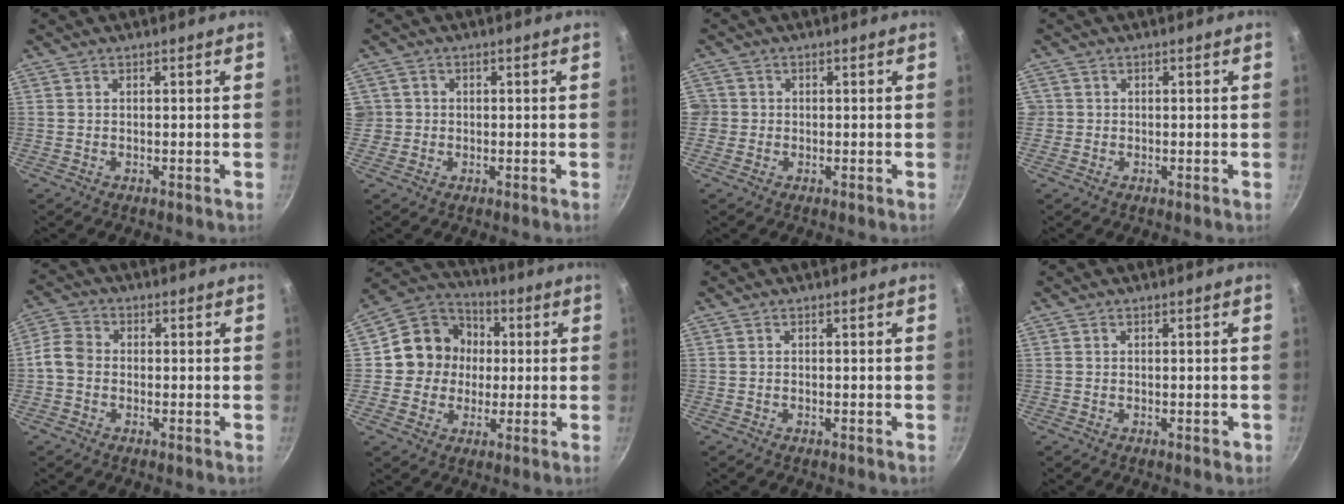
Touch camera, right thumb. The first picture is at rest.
{"total": 2.5, "force": [-0.2, 2.4, 0.4], "torque": [0.006, 0.010, -0.004]}
{"total": 2.4, "force": [-0.5, 2.3, 0.4], "torque": [0.005, 0.008, -0.011]}
{"total": 1.2, "force": [-0.1, 1.2, 0.1], "torque": [0.007, 0.005, -0.002]}
{"total": 4.9, "force": [-0.8, 4.0, 2.7], "torque": [-0.042, 0.015, -0.033]}
{"total": 12.4, "force": [0.7, 11.4, 4.7], "torque": [-0.040, 0.023, -0.006]}
{"total": 0.0}
{"total": 0.8, "force": [-0.3, 0.6, 0.6], "torque": [-0.002, 0.003, -0.004]}